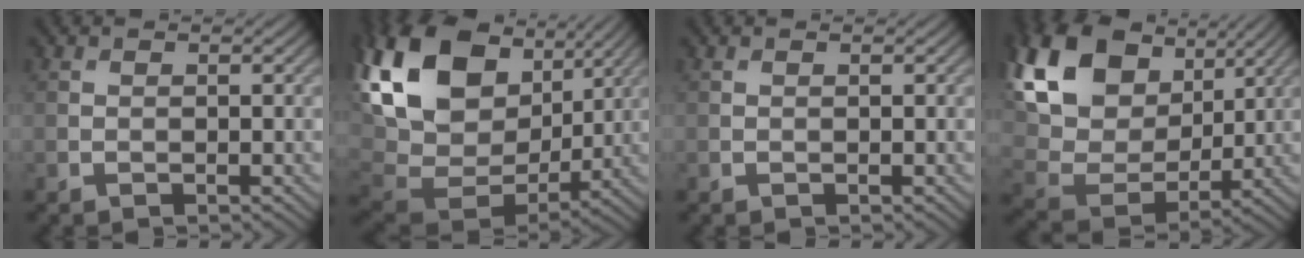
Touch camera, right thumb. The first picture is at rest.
{"total": 20.4, "force": [7.4, 13.7, 13.1], "torque": [-0.323, 0.026, 0.154]}
{"total": 0.0}
{"total": 20.1, "force": [8.9, 13.8, 11.5], "torque": [-0.307, 0.054, 0.181]}